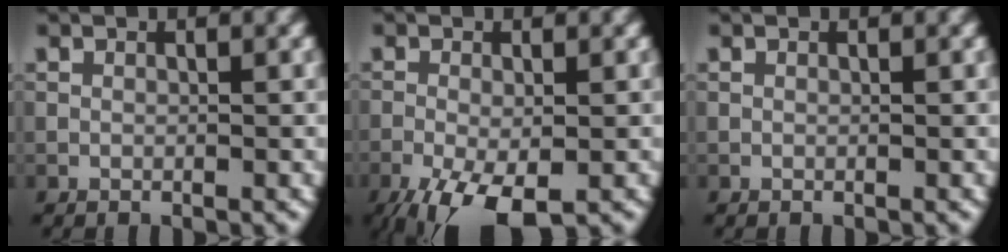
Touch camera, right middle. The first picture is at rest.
{"total": 6.6, "force": [-3.4, 2.5, 5.1], "torque": [-0.101, -0.017, -0.056]}
{"total": 0.0}